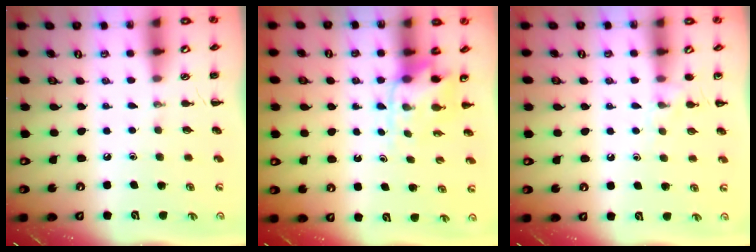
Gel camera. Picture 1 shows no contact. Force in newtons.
{"total": 4.9, "press": 4.9, "slide": 0.6}
{"total": 6.3, "press": 5.9, "slide": 2.3}